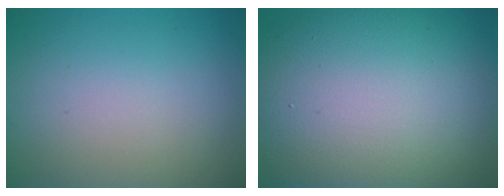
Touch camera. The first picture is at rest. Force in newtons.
{"total": 16.1, "press": 16.1, "slide": 0.6}